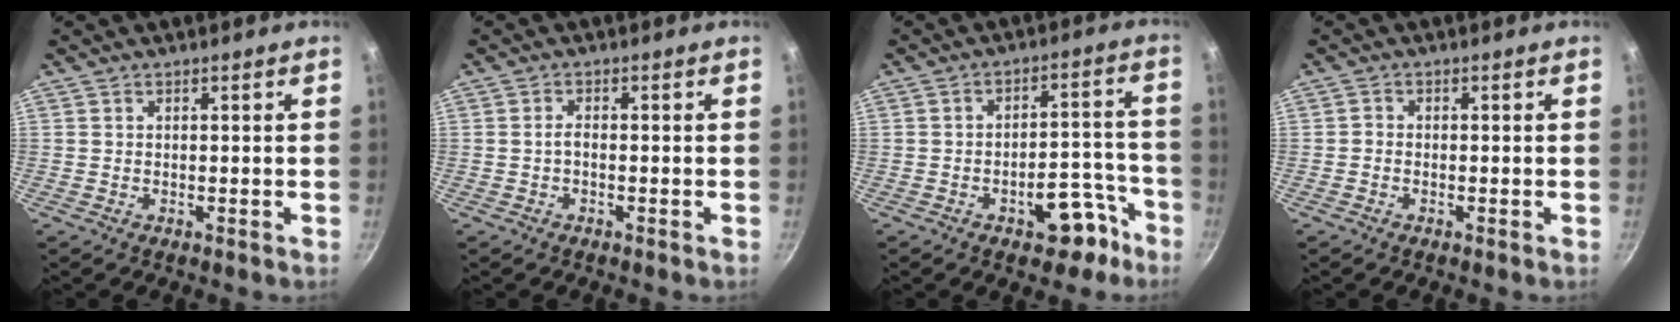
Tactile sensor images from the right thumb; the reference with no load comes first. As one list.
[{"total": 1.4, "force": [-0.6, 0.5, 1.1], "torque": [-0.020, 0.011, -0.014]}, {"total": 9.8, "force": [-5.5, 5.1, 6.3], "torque": [-0.034, 0.061, -0.063]}, {"total": 1.0, "force": [-0.8, 0.5, 0.4], "torque": [-0.014, 0.008, -0.020]}]